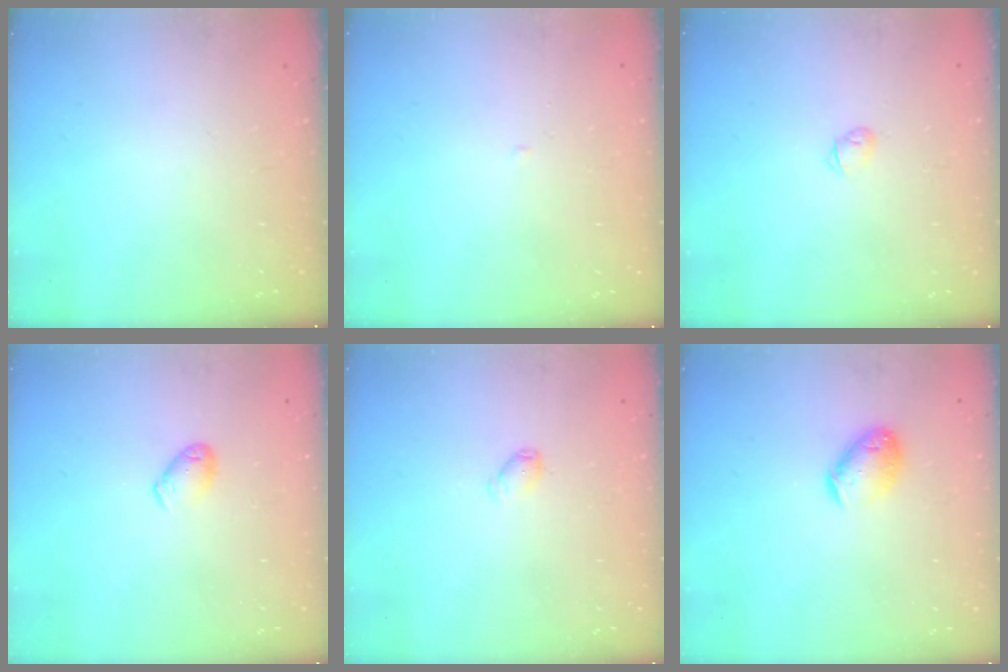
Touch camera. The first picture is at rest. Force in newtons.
{"total": 1.8, "press": 1.8, "slide": 0.3}
{"total": 3.3, "press": 3.2, "slide": 0.6}
{"total": 4.8, "press": 4.7, "slide": 0.7}
{"total": 4.4, "press": 4.4, "slide": 0.7}
{"total": 9.6, "press": 9.5, "slide": 1.4}